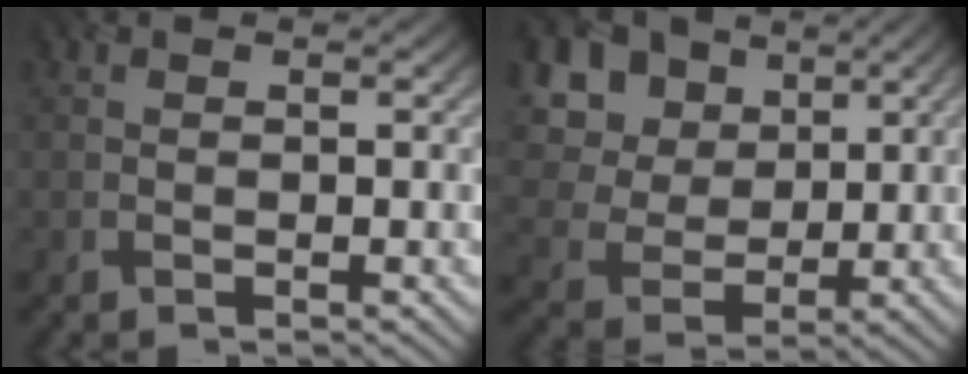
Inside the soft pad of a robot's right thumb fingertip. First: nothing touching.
{"total": 12.1, "force": [5.8, 8.9, 5.7], "torque": [-0.178, 0.023, 0.124]}